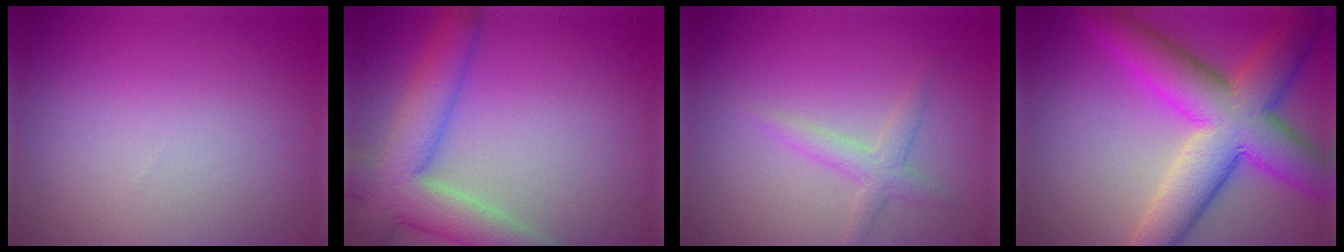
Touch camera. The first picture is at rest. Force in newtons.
{"total": 6.9, "press": 6.8, "slide": 0.5}
{"total": 1.9, "press": 1.9, "slide": 0.0}
{"total": 10.6, "press": 10.6, "slide": 0.4}